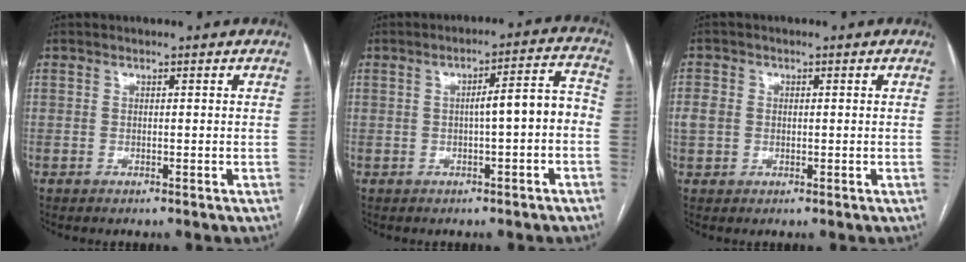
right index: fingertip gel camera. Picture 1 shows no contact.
{"total": 6.0, "force": [-0.8, 1.0, 5.9], "torque": [-0.080, 0.030, -0.010]}
{"total": 2.9, "force": [0.0, 2.6, 1.4], "torque": [-0.037, 0.013, 0.004]}